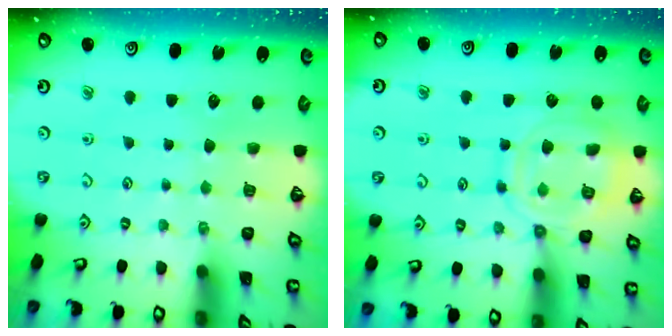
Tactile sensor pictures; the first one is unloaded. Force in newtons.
{"total": 13.9, "press": 13.8, "slide": 1.1}